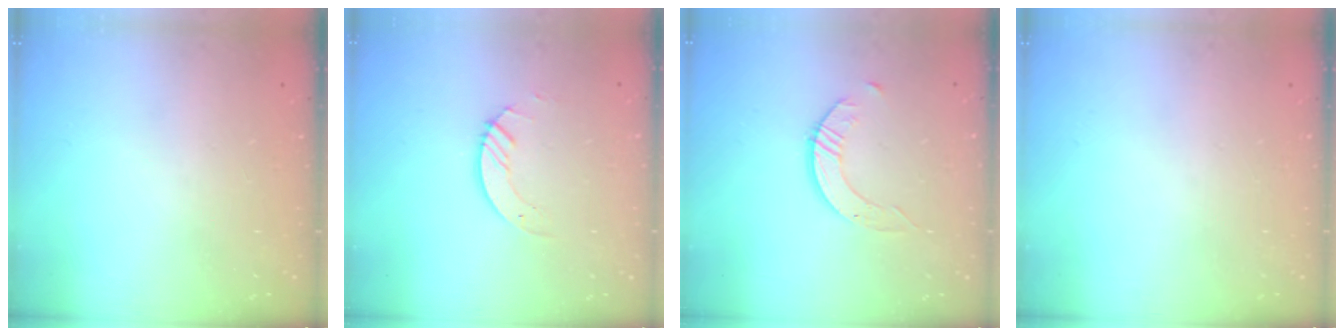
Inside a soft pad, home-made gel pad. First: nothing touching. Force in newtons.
{"total": 3.0, "press": 3.0, "slide": 0.2}
{"total": 2.4, "press": 2.4, "slide": 0.3}
{"total": 0.0}